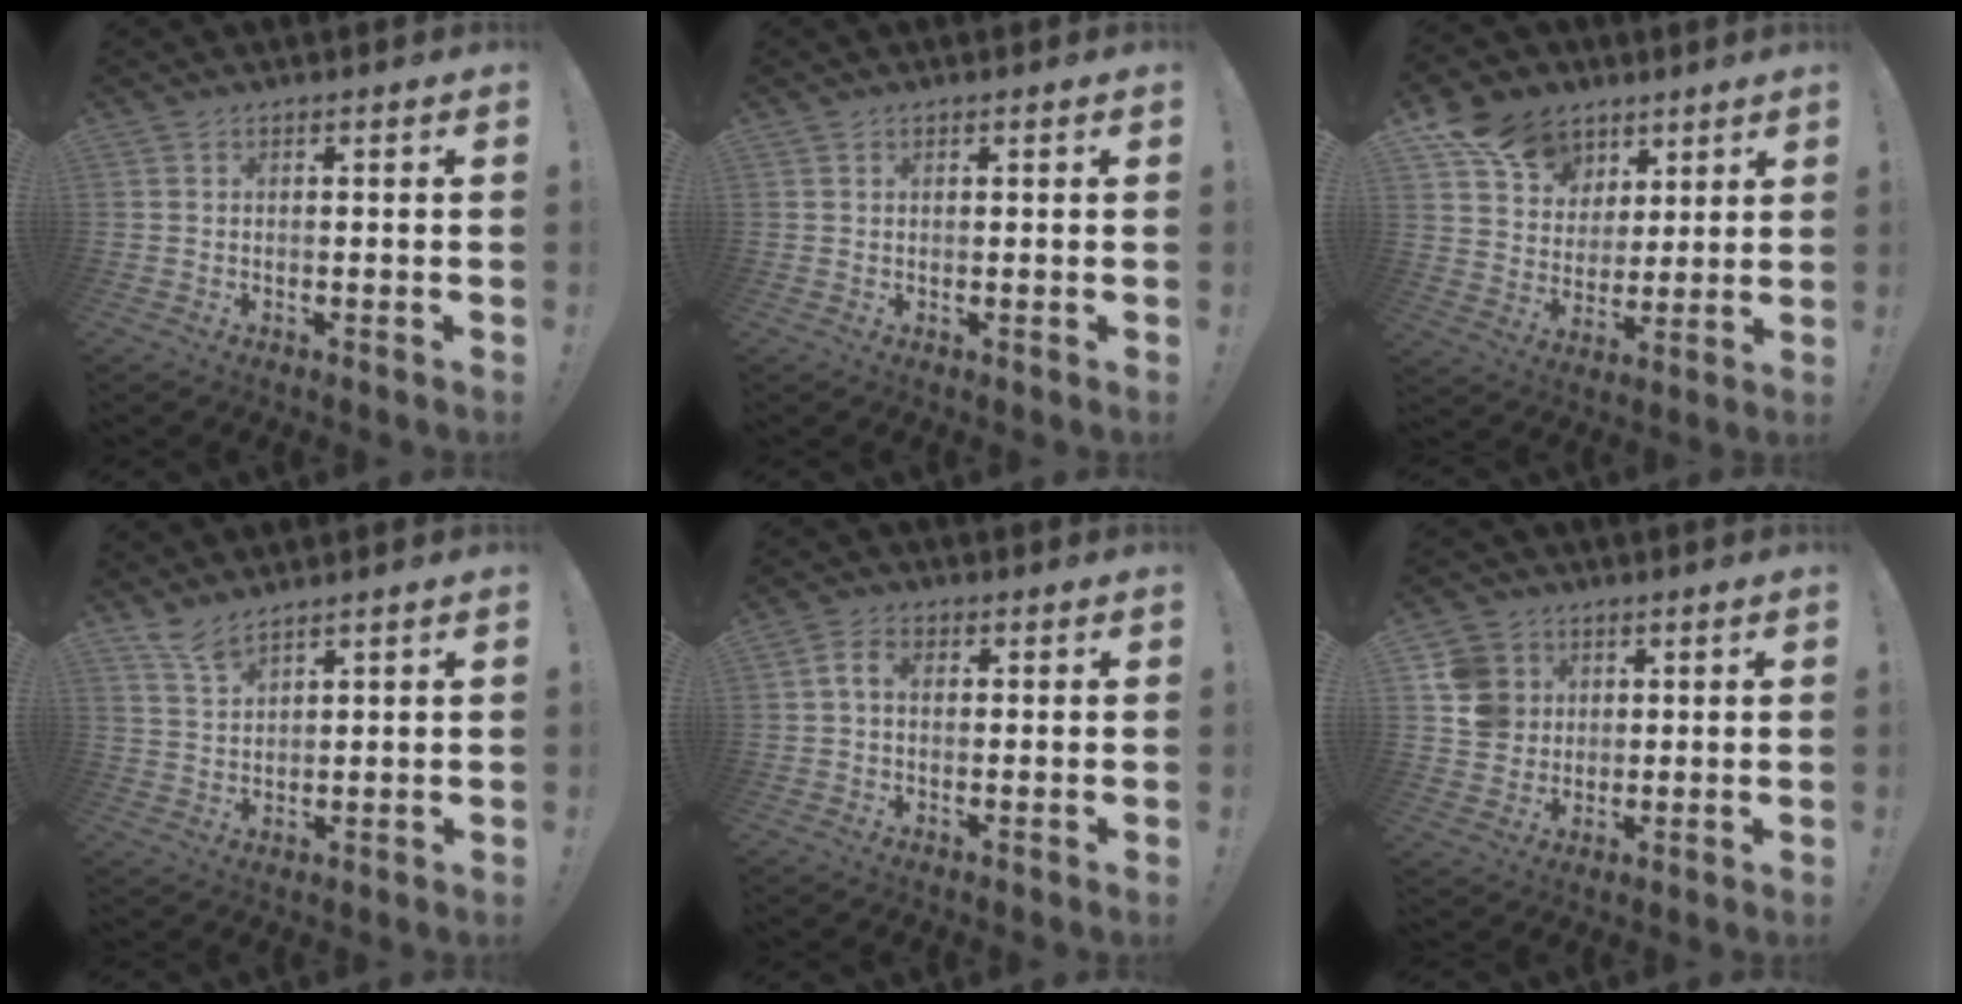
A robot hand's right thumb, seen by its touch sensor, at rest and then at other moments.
{"total": 0.7, "force": [0.4, 0.6, 0.1], "torque": [0.004, -0.002, 0.007]}
{"total": 15.4, "force": [8.2, 12.0, 5.1], "torque": [-0.070, -0.039, 0.164]}
{"total": 5.5, "force": [4.8, 1.4, 2.3], "torque": [-0.041, -0.028, 0.087]}
{"total": 5.0, "force": [0.8, 3.6, 3.4], "torque": [-0.067, 0.010, 0.014]}
{"total": 9.7, "force": [2.6, 8.9, 2.8], "torque": [-0.038, -0.009, 0.057]}